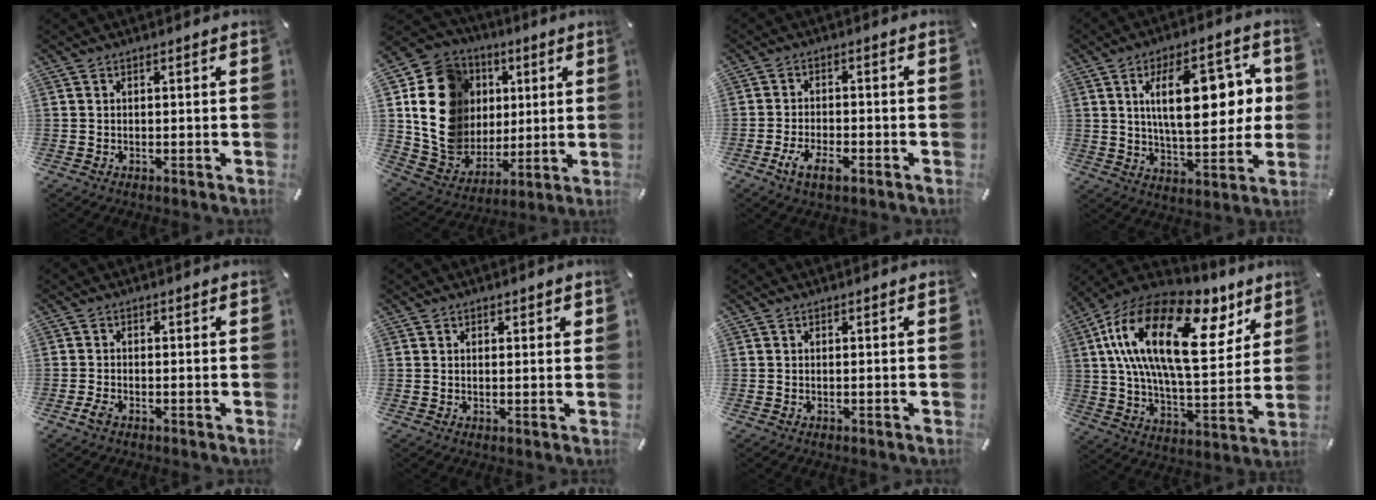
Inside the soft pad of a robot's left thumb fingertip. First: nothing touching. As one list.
[{"total": 18.8, "force": [3.7, 17.0, 7.2], "torque": [-0.130, -0.012, 0.092]}, {"total": 6.0, "force": [-3.2, 2.4, 4.5], "torque": [-0.095, 0.005, -0.060]}, {"total": 18.5, "force": [4.0, 9.1, 15.6], "torque": [-0.228, 0.003, 0.057]}, {"total": 1.4, "force": [-0.9, 0.7, 0.8], "torque": [-0.014, 0.003, -0.016]}, {"total": 1.2, "force": [0.9, 0.6, 0.5], "torque": [-0.002, -0.002, 0.015]}, {"total": 0.0}, {"total": 25.8, "force": [11.0, 12.1, 20.0], "torque": [-0.368, -0.053, 0.181]}]